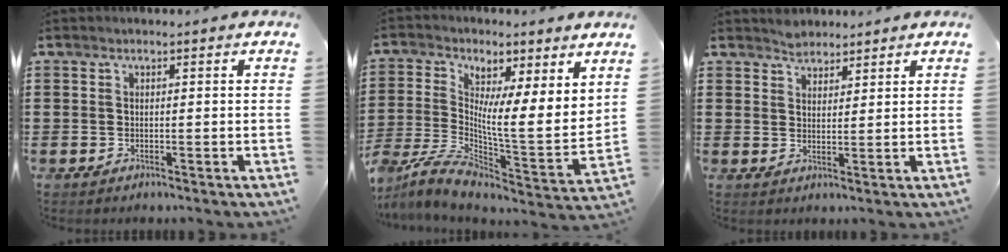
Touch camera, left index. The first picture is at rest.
{"total": 6.1, "force": [2.4, 2.1, 5.2], "torque": [-0.119, -0.036, 0.037]}
{"total": 2.4, "force": [2.2, 1.0, -0.1], "torque": [-0.005, 0.004, 0.044]}